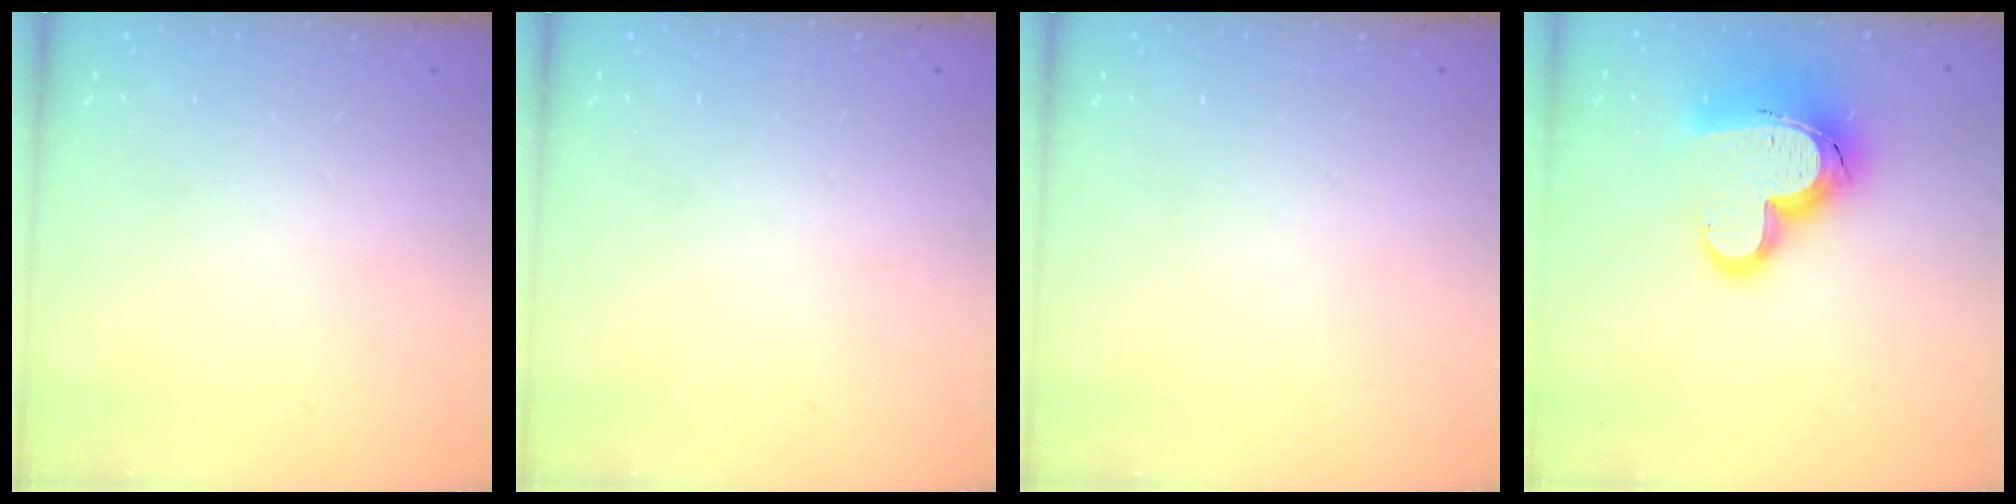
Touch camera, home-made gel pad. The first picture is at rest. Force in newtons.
{"total": 0.0}
{"total": 0.0}
{"total": 19.3, "press": 19.2, "slide": 1.8}